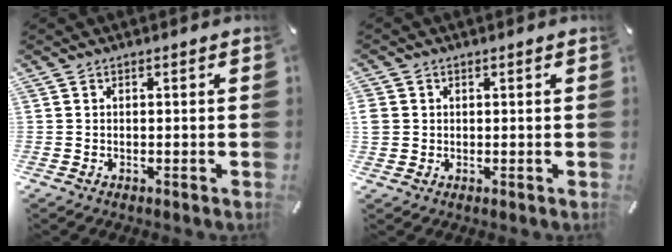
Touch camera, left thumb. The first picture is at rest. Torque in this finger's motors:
{"motor_torque": [0.27, 1.00, 0.15, -0.21, 0.09]}